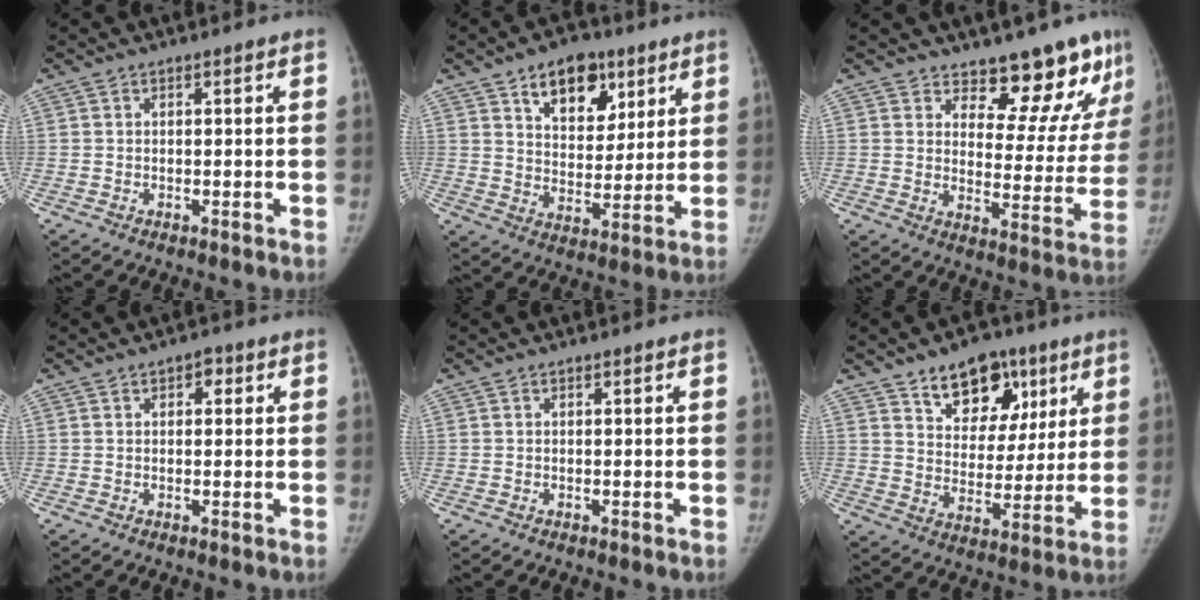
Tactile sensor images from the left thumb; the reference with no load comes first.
{"total": 13.2, "force": [7.4, 8.0, 7.4], "torque": [-0.068, -0.036, 0.118]}
{"total": 14.0, "force": [11.6, 5.7, 5.4], "torque": [-0.008, -0.094, 0.144]}
{"total": 2.4, "force": [1.0, 1.5, 1.5], "torque": [-0.007, 0.001, 0.009]}
{"total": 0.0}
{"total": 14.6, "force": [8.5, 9.4, 7.2], "torque": [-0.055, -0.038, 0.135]}